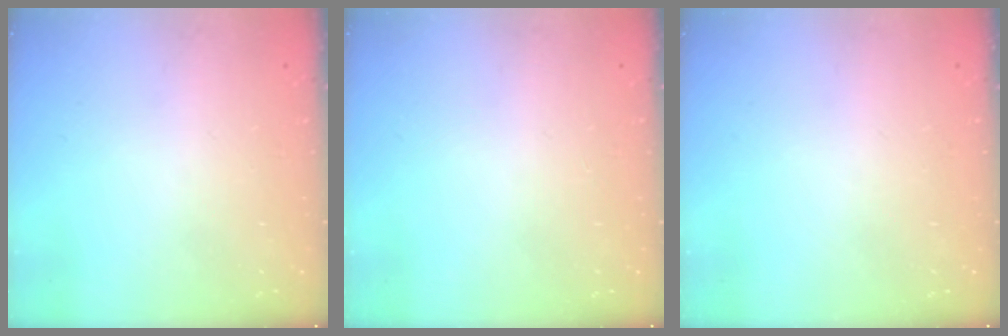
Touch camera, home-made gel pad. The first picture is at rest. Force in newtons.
{"total": 0.0}
{"total": 0.0}